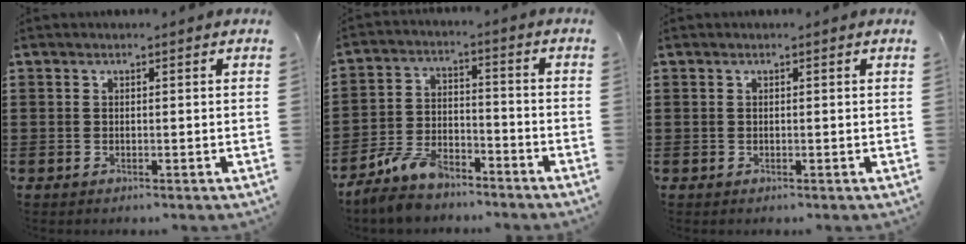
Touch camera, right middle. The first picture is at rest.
{"total": 7.4, "force": [-6.5, 2.5, 2.6], "torque": [-0.061, 0.010, -0.129]}
{"total": 0.0}